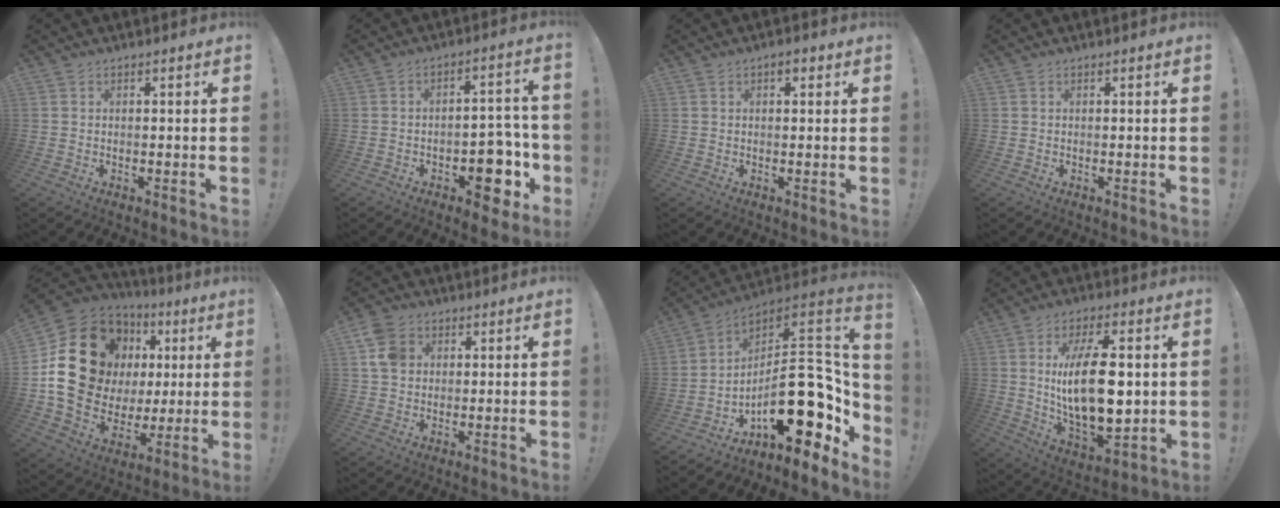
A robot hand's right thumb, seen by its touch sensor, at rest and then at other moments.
{"total": 11.5, "force": [-4.9, 6.9, 7.8], "torque": [-0.051, 0.031, -0.080]}
{"total": 2.2, "force": [1.0, 1.2, 1.5], "torque": [-0.018, -0.001, 0.015]}
{"total": 0.0}
{"total": 23.6, "force": [6.2, 18.5, 13.2], "torque": [-0.218, -0.030, 0.152]}
{"total": 8.1, "force": [2.3, 6.6, 4.2], "torque": [-0.079, 0.004, 0.045]}
{"total": 24.8, "force": [-5.3, 11.6, 21.3], "torque": [-0.322, 0.010, -0.080]}
{"total": 19.7, "force": [2.4, 8.5, 17.6], "torque": [-0.325, -0.013, 0.030]}